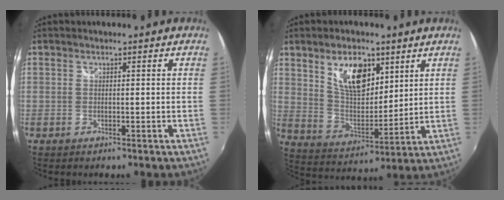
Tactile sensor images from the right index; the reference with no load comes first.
{"total": 12.5, "force": [6.5, 6.5, 8.4], "torque": [-0.142, 0.005, 0.126]}